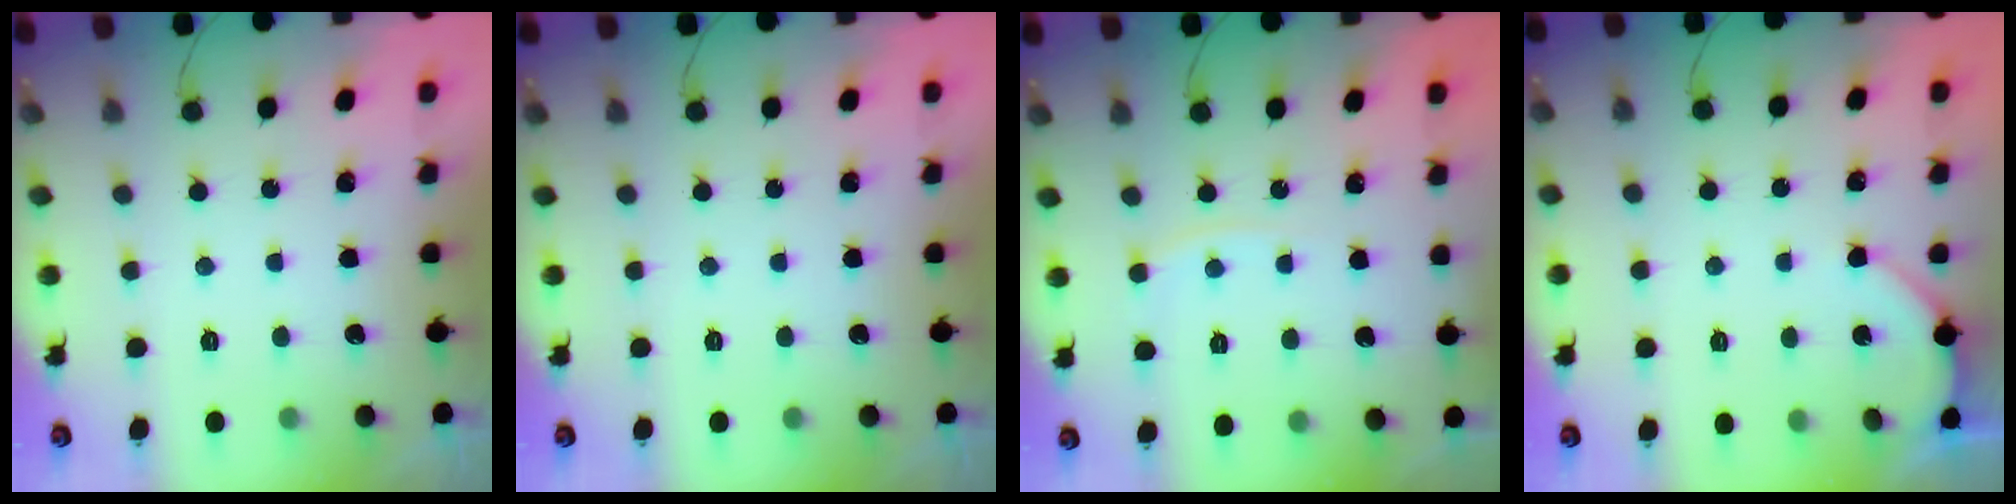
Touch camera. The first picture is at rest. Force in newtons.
{"total": 0.0}
{"total": 3.0, "press": 3.0, "slide": 0.3}
{"total": 3.1, "press": 3.1, "slide": 0.2}